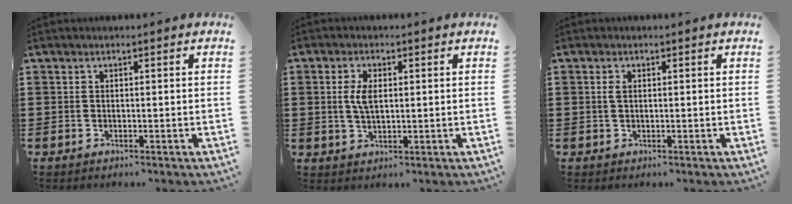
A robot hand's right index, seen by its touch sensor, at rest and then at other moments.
{"total": 3.9, "force": [0.6, 1.8, 3.4], "torque": [-0.079, 0.005, 0.006]}
{"total": 1.2, "force": [0.2, 0.6, 1.1], "torque": [-0.023, 0.003, 0.003]}